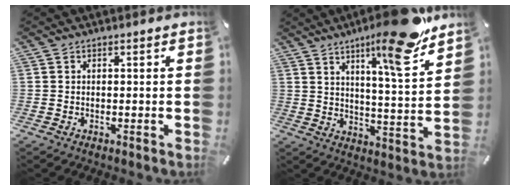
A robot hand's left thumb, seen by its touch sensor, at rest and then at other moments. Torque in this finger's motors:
{"motor_torque": [1.33, 1.27, 1.35, -1.42, 0.37]}